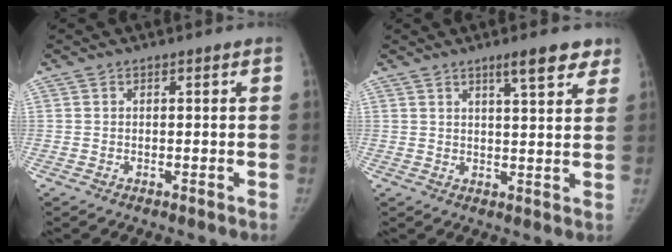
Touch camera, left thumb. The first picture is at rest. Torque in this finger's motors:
{"motor_torque": [0.67, 0.51, 0.55, -0.61, 0.10]}